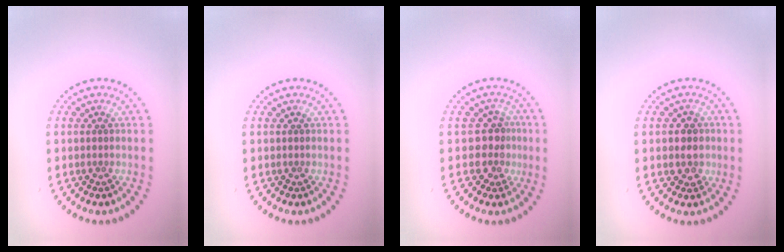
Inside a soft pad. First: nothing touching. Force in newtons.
{"total": 0.0}
{"total": 2.5, "press": 1.9, "slide": 1.6}
{"total": 2.3, "press": 2.2, "slide": 0.8}